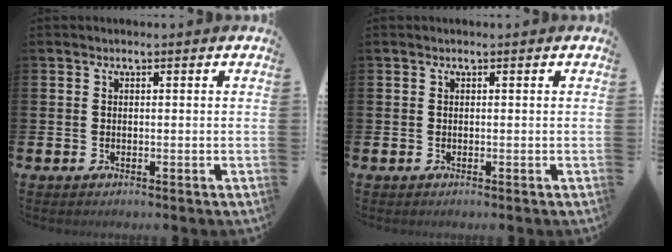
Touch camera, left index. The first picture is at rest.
{"total": 0.0}